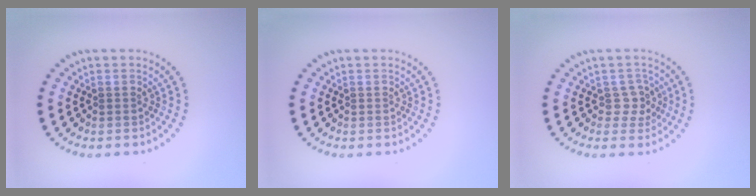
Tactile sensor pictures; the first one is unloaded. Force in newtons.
{"total": 0.0}
{"total": 1.8, "press": 1.6, "slide": 0.8}